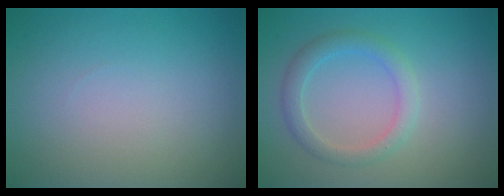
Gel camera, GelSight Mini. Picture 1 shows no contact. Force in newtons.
{"total": 2.3, "press": 2.3, "slide": 0.1}